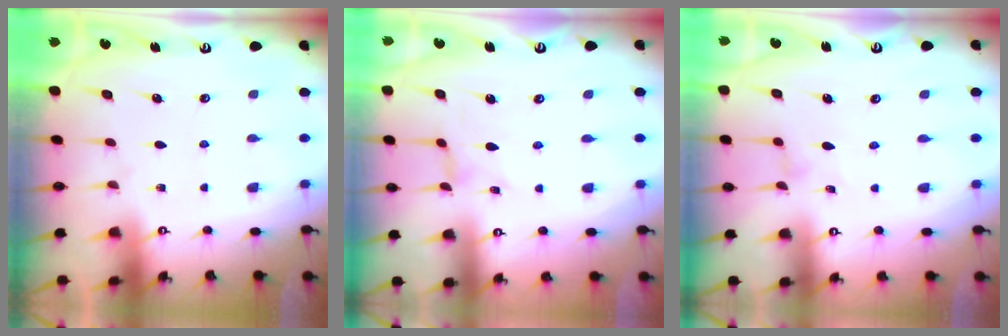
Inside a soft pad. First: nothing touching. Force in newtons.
{"total": 0.0}
{"total": 0.0}